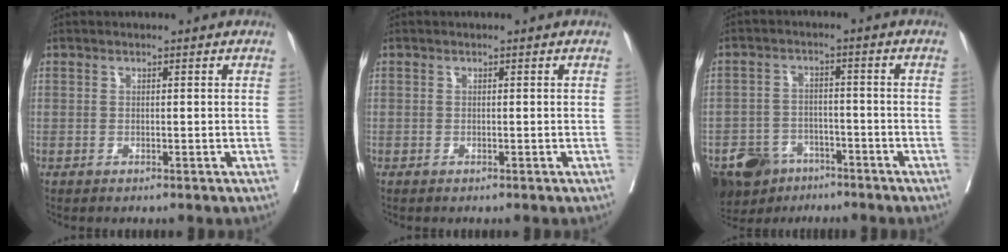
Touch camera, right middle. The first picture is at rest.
{"total": 0.0}
{"total": 8.5, "force": [-6.0, 5.5, 2.6], "torque": [-0.047, -0.001, -0.095]}